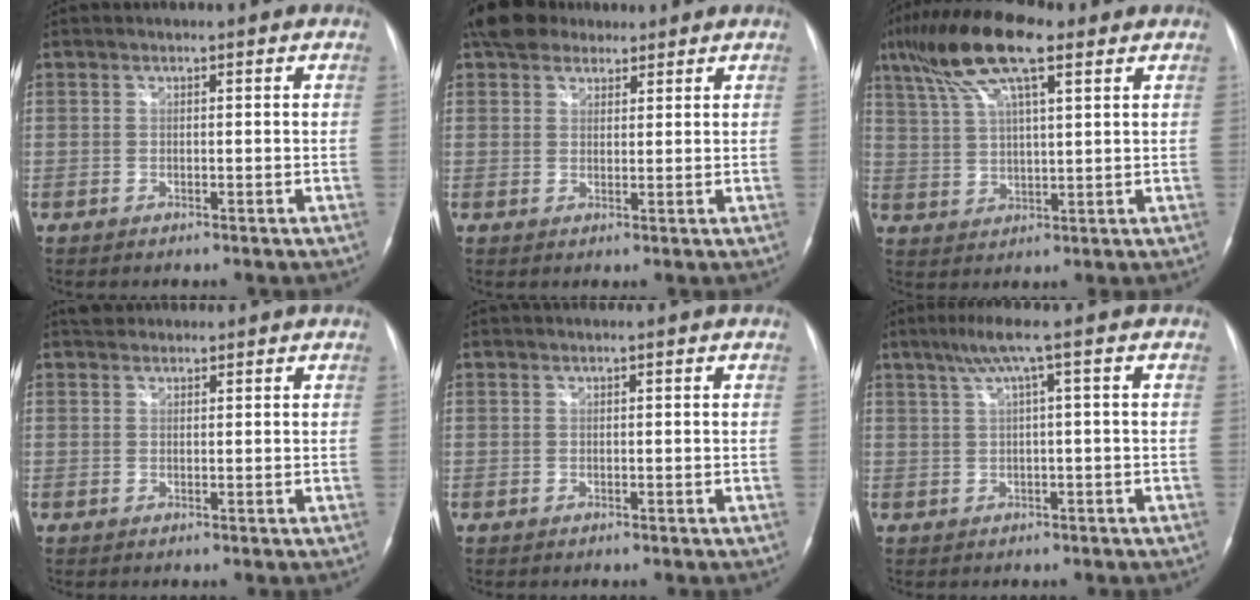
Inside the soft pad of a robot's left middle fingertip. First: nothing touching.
{"total": 6.6, "force": [5.1, 3.5, 2.2], "torque": [-0.041, 0.029, 0.094]}
{"total": 13.4, "force": [8.0, 3.2, 10.2], "torque": [-0.201, 0.033, 0.148]}
{"total": 2.2, "force": [1.8, 1.2, 0.3], "torque": [-0.005, 0.018, 0.027]}
{"total": 0.0}
{"total": 4.6, "force": [1.9, -1.0, 4.1], "torque": [-0.085, 0.020, 0.039]}